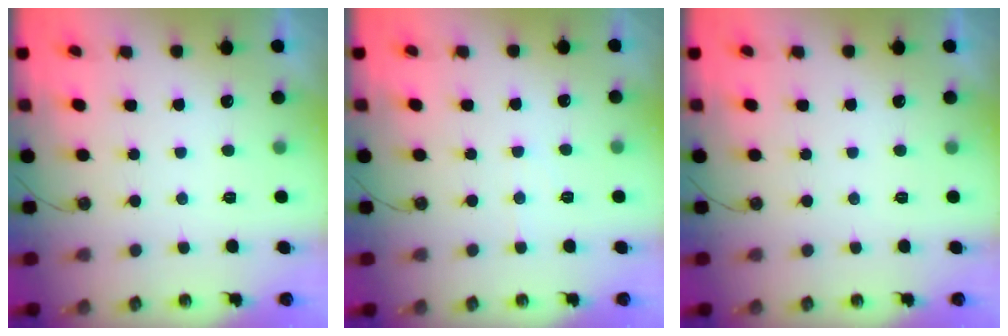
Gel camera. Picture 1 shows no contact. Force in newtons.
{"total": 4.9, "press": 4.8, "slide": 0.7}
{"total": 0.0}